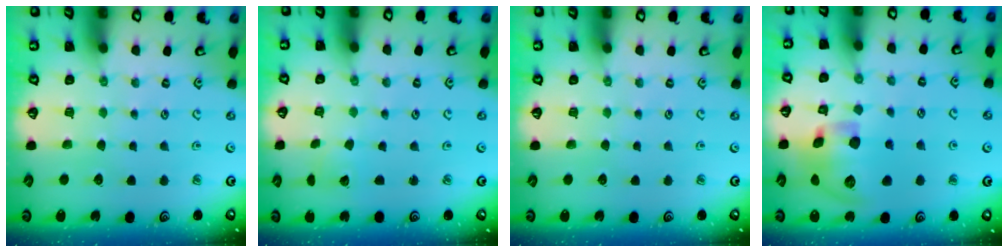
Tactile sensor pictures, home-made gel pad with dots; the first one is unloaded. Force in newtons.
{"total": 2.6, "press": 2.6, "slide": 0.2}
{"total": 0.0}
{"total": 16.2, "press": 16.1, "slide": 2.3}